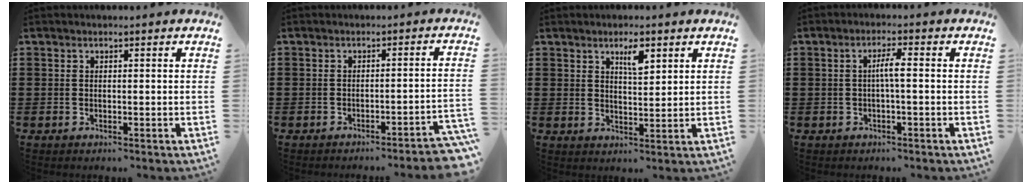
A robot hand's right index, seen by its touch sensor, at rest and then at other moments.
{"total": 2.6, "force": [-2.4, -0.3, 1.0], "torque": [-0.019, -0.003, -0.051]}
{"total": 3.7, "force": [2.1, 1.1, 2.9], "torque": [-0.046, 0.000, 0.032]}
{"total": 2.6, "force": [-0.3, 0.1, 2.6], "torque": [-0.049, -0.001, -0.008]}